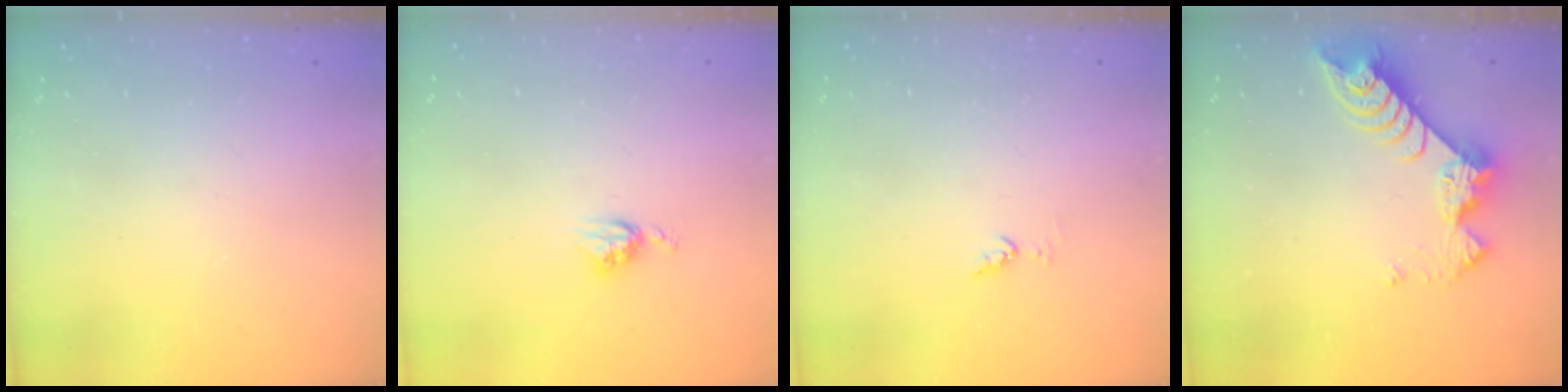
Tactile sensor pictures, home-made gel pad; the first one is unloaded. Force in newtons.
{"total": 4.6, "press": 4.6, "slide": 0.6}
{"total": 4.3, "press": 4.3, "slide": 0.7}
{"total": 8.3, "press": 8.3, "slide": 0.9}